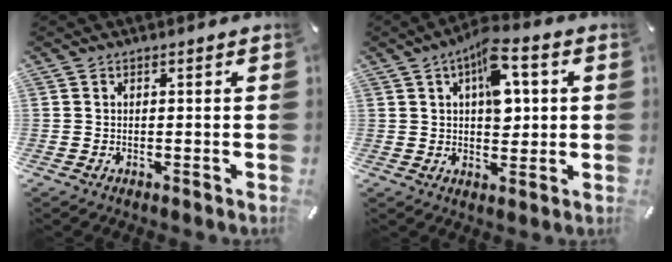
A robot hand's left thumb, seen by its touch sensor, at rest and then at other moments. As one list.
[{"total": 13.5, "force": [5.6, 6.9, 10.3], "torque": [-0.139, -0.021, 0.091]}]